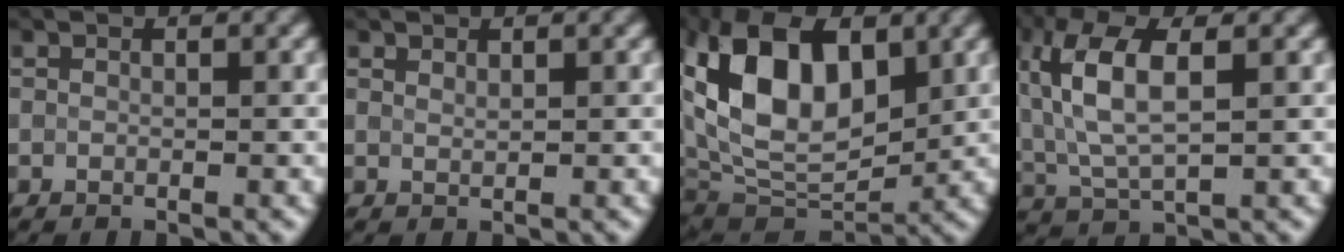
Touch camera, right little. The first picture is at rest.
{"total": 0.7, "force": [0.7, 0.0, 0.1], "torque": [-0.004, 0.004, 0.016]}
{"total": 13.0, "force": [3.6, 7.7, 9.7], "torque": [-0.194, 0.017, 0.064]}
{"total": 7.7, "force": [2.1, 3.2, 6.7], "torque": [-0.163, 0.018, 0.040]}